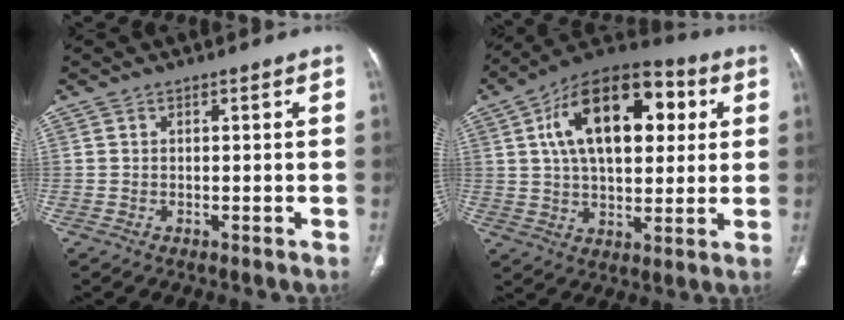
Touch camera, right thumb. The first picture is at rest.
{"total": 22.1, "force": [5.9, 12.1, 17.5], "torque": [-0.251, 0.010, 0.084]}